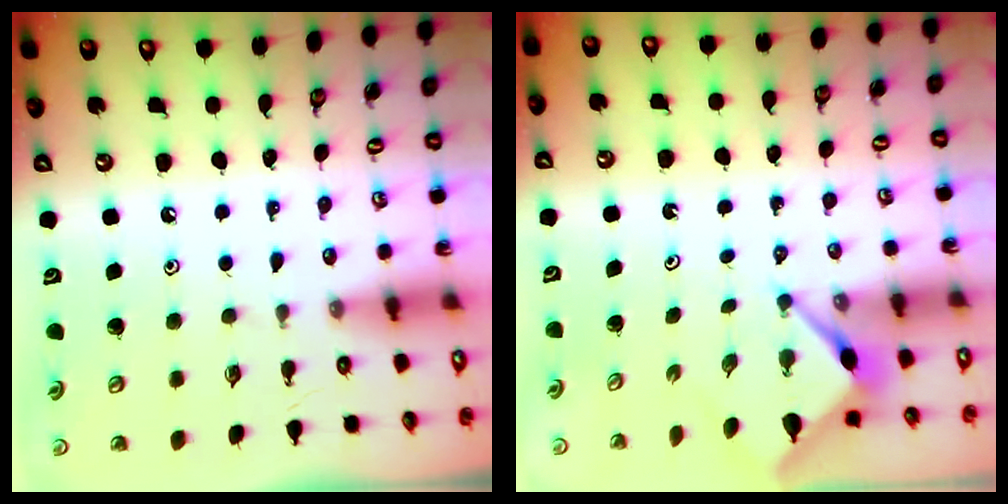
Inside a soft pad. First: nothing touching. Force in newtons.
{"total": 2.9, "press": 2.9, "slide": 0.3}